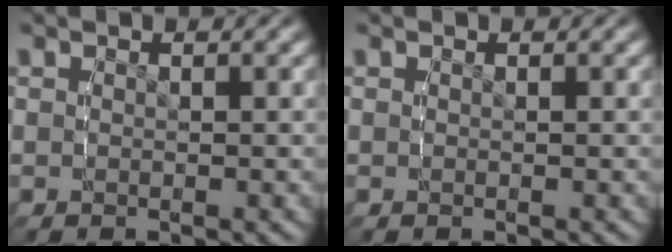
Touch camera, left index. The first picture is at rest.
{"total": 0.0}